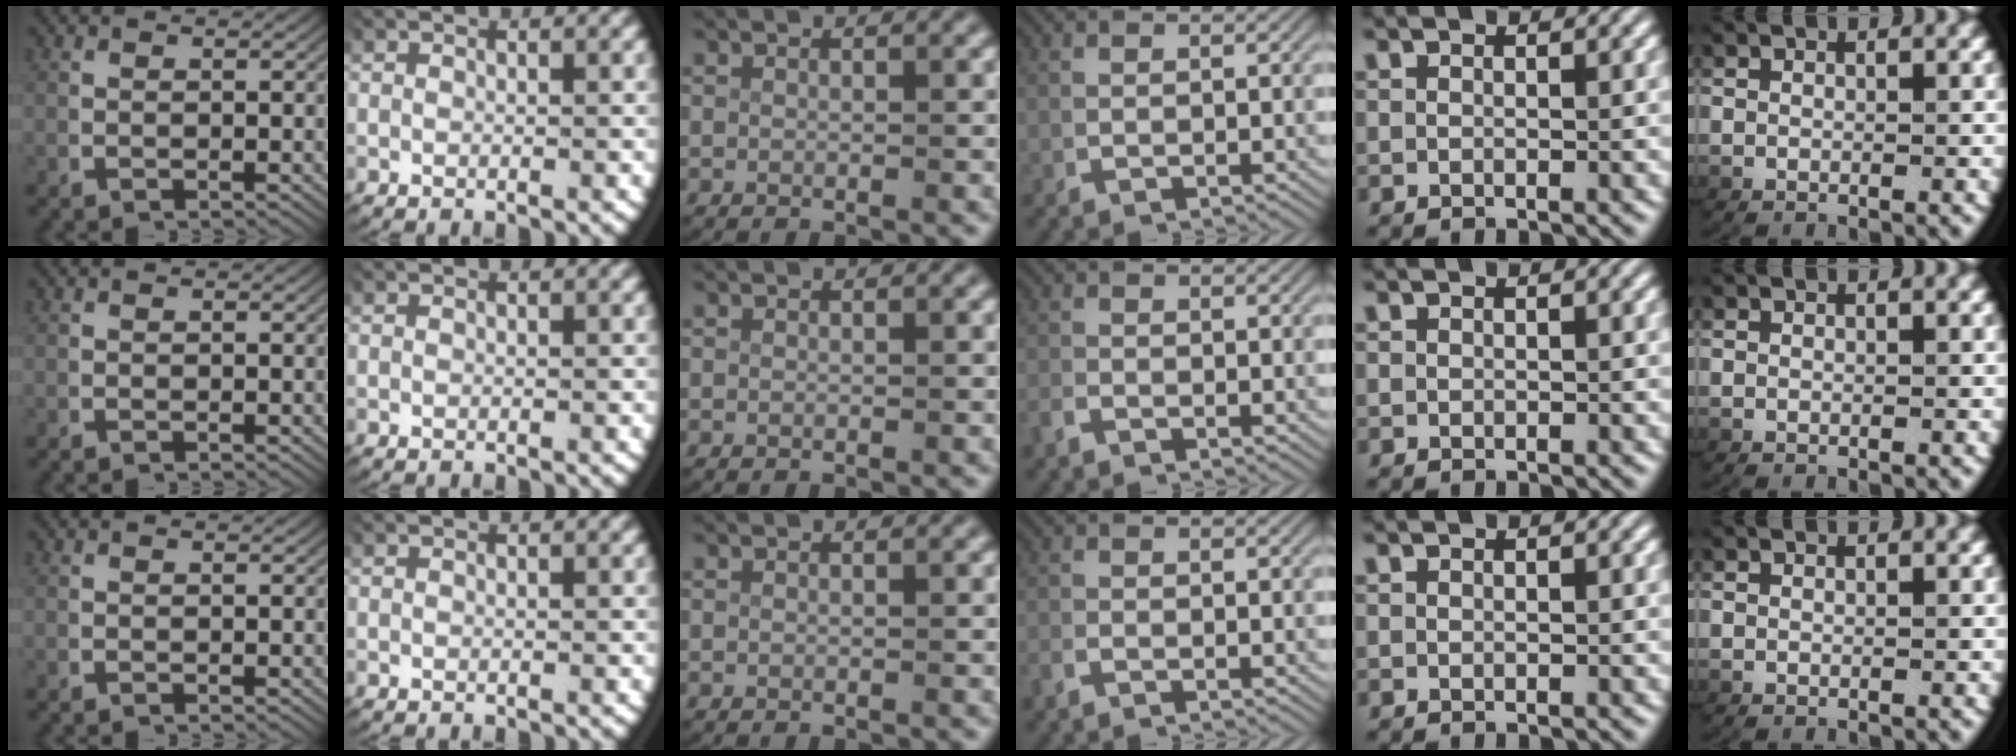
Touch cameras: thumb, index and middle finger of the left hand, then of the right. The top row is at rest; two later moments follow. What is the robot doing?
{"motion": "lift_and_place", "object": "paper"}